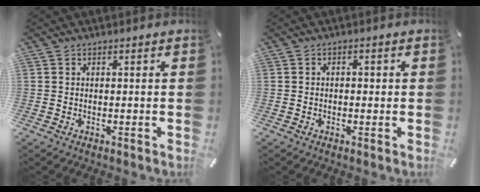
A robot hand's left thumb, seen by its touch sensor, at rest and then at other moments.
{"total": 1.2, "force": [-0.4, 0.9, 0.6], "torque": [-0.014, 0.003, -0.010]}